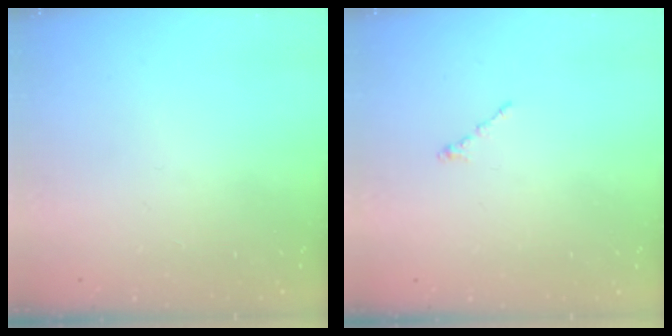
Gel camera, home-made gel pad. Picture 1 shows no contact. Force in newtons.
{"total": 0.0}